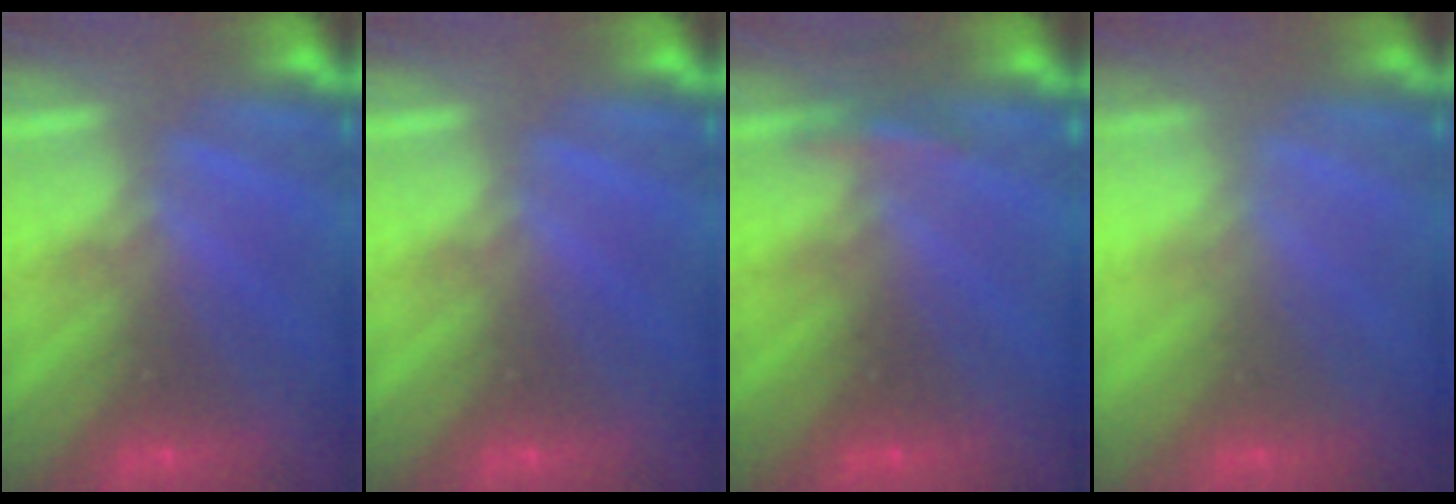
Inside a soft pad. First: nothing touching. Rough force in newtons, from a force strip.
{"total": 0.0}
{"total": 3.0}
{"total": 2.4}